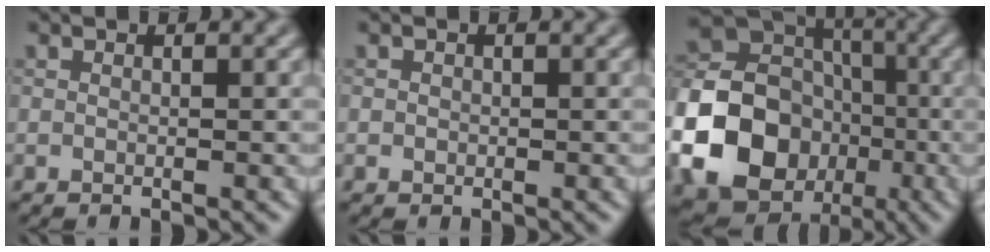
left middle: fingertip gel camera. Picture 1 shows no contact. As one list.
[{"total": 0.5, "force": [0.0, 0.5, 0.1], "torque": [0.004, -0.004, -0.001]}, {"total": 19.9, "force": [-5.8, 17.3, 7.8], "torque": [-0.180, -0.039, -0.132]}]